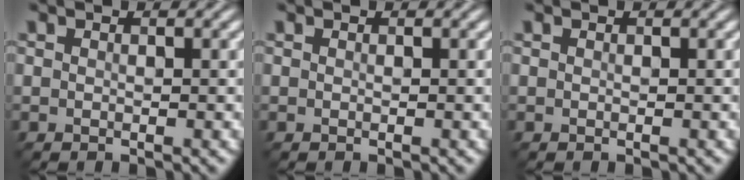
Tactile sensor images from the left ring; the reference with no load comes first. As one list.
[{"total": 0.0}, {"total": 0.0}]